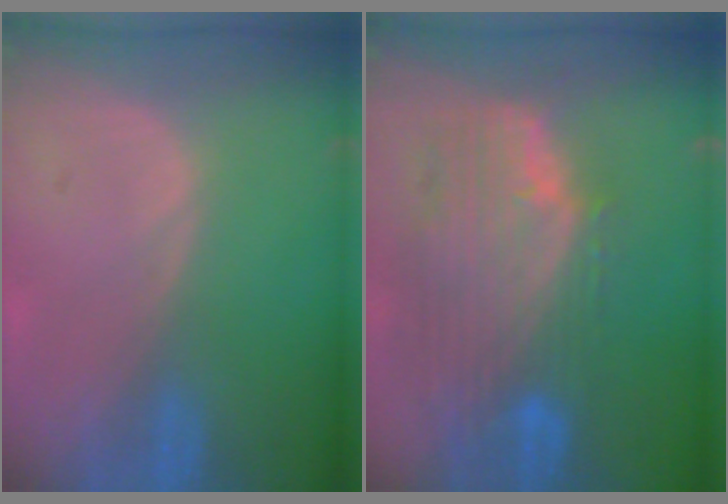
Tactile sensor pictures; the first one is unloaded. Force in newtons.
{"total": 11.3, "press": 9.6, "slide": 5.8}